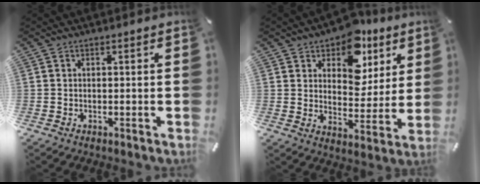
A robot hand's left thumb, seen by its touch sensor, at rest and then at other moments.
{"total": 11.5, "force": [7.7, 7.4, 4.4], "torque": [-0.066, -0.060, 0.135]}